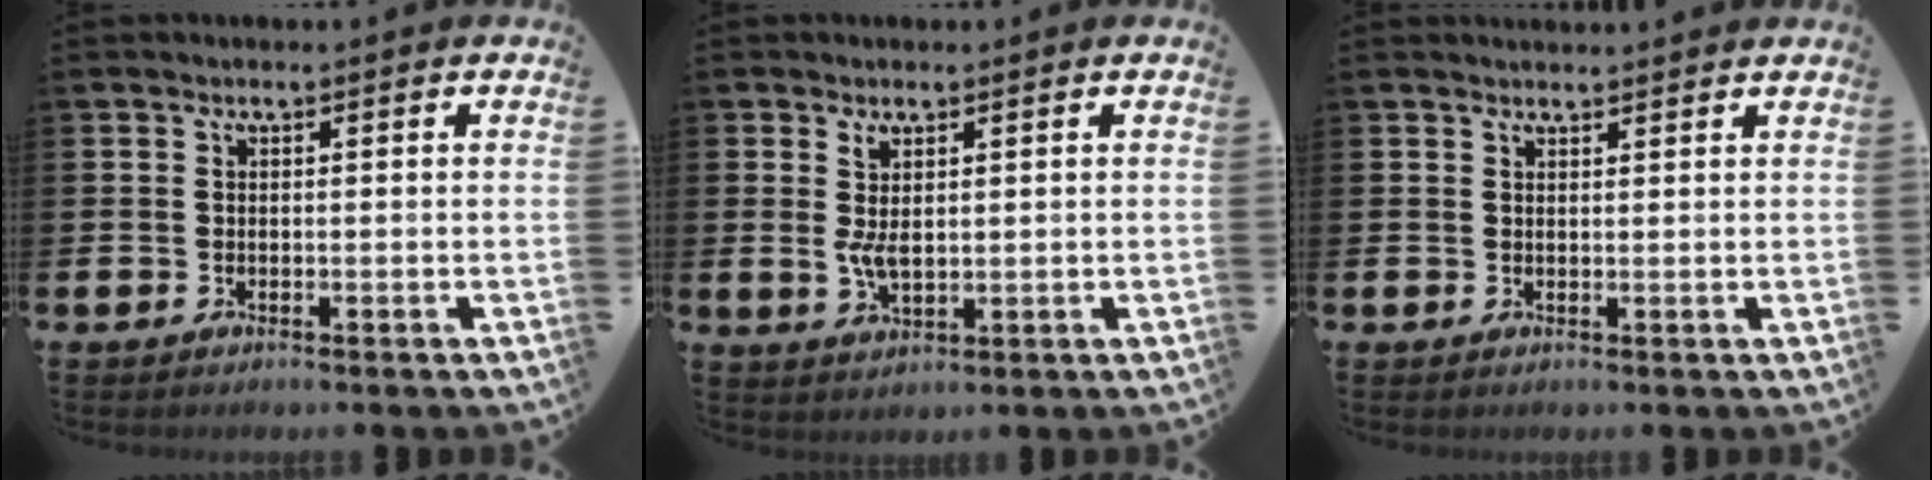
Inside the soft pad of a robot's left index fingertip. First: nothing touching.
{"total": 3.3, "force": [1.2, 1.5, 2.7], "torque": [-0.046, -0.001, 0.020]}
{"total": 1.5, "force": [1.5, 0.0, 0.1], "torque": [0.010, -0.009, 0.025]}